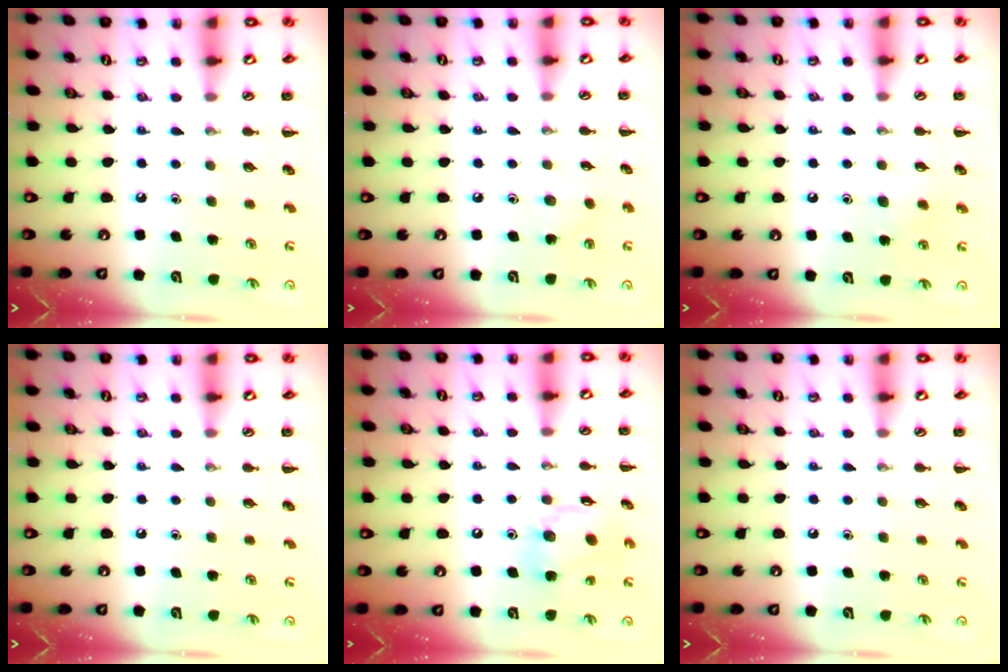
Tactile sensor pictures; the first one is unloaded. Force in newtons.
{"total": 4.3, "press": 4.0, "slide": 1.4}
{"total": 5.2, "press": 4.9, "slide": 1.6}
{"total": 0.0}
{"total": 13.2, "press": 12.9, "slide": 2.9}
{"total": 0.0}